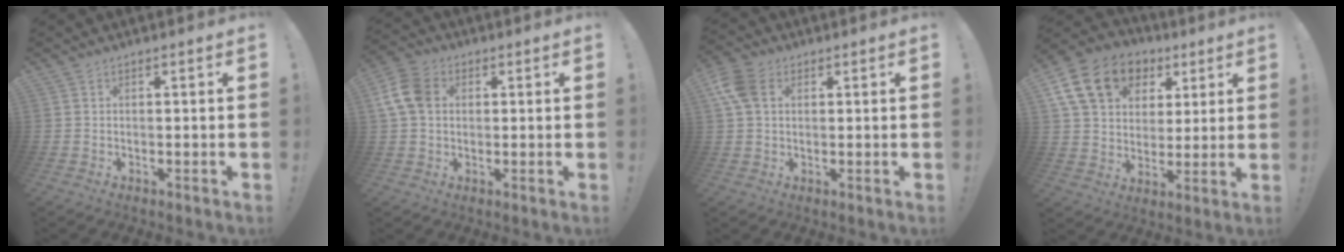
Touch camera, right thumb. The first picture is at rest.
{"total": 10.2, "force": [1.9, 7.8, 6.2], "torque": [-0.123, 0.011, 0.041]}
{"total": 8.3, "force": [2.5, 5.9, 5.3], "torque": [-0.113, 0.005, 0.050]}
{"total": 18.9, "force": [8.1, 14.1, 9.6], "torque": [-0.143, -0.029, 0.160]}